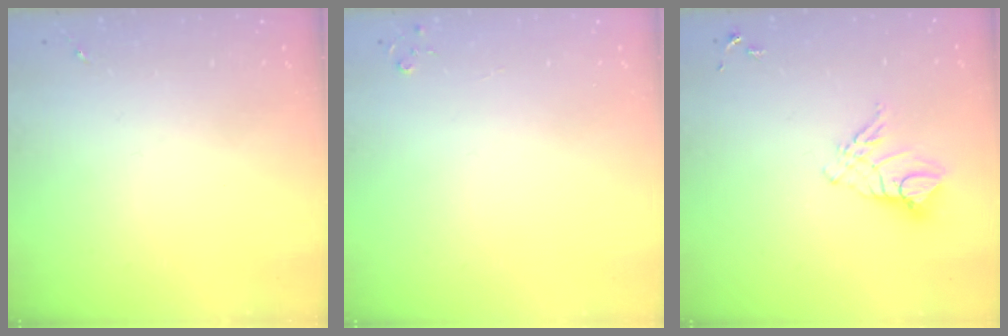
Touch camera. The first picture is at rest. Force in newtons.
{"total": 2.7, "press": 2.7, "slide": 0.3}
{"total": 10.4, "press": 10.3, "slide": 0.7}